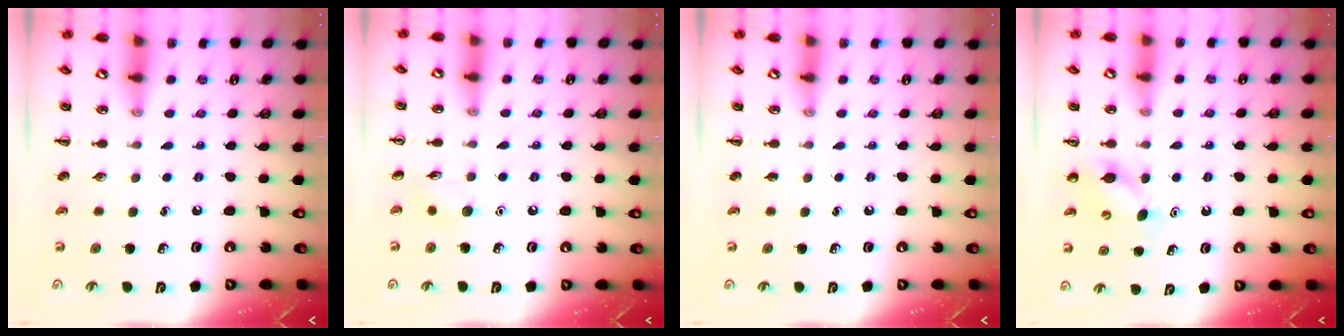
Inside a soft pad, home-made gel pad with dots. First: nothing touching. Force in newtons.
{"total": 6.0, "press": 5.8, "slide": 1.6}
{"total": 0.0}
{"total": 6.8, "press": 6.7, "slide": 1.3}